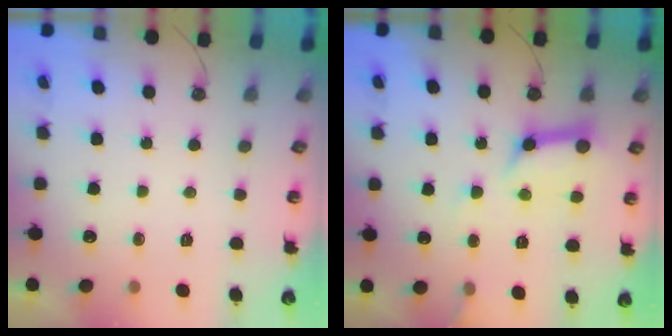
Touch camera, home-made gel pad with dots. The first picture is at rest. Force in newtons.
{"total": 12.2, "press": 12.1, "slide": 1.4}